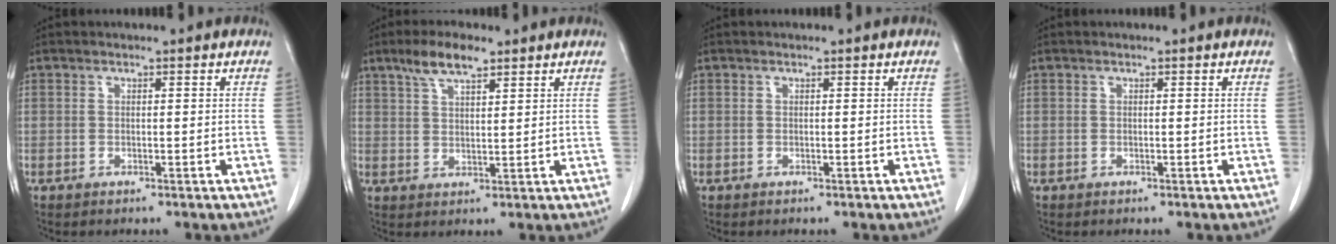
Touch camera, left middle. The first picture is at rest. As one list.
[{"total": 6.1, "force": [4.3, 1.5, 4.0], "torque": [-0.082, 0.009, 0.082]}, {"total": 0.0}, {"total": 0.0}]